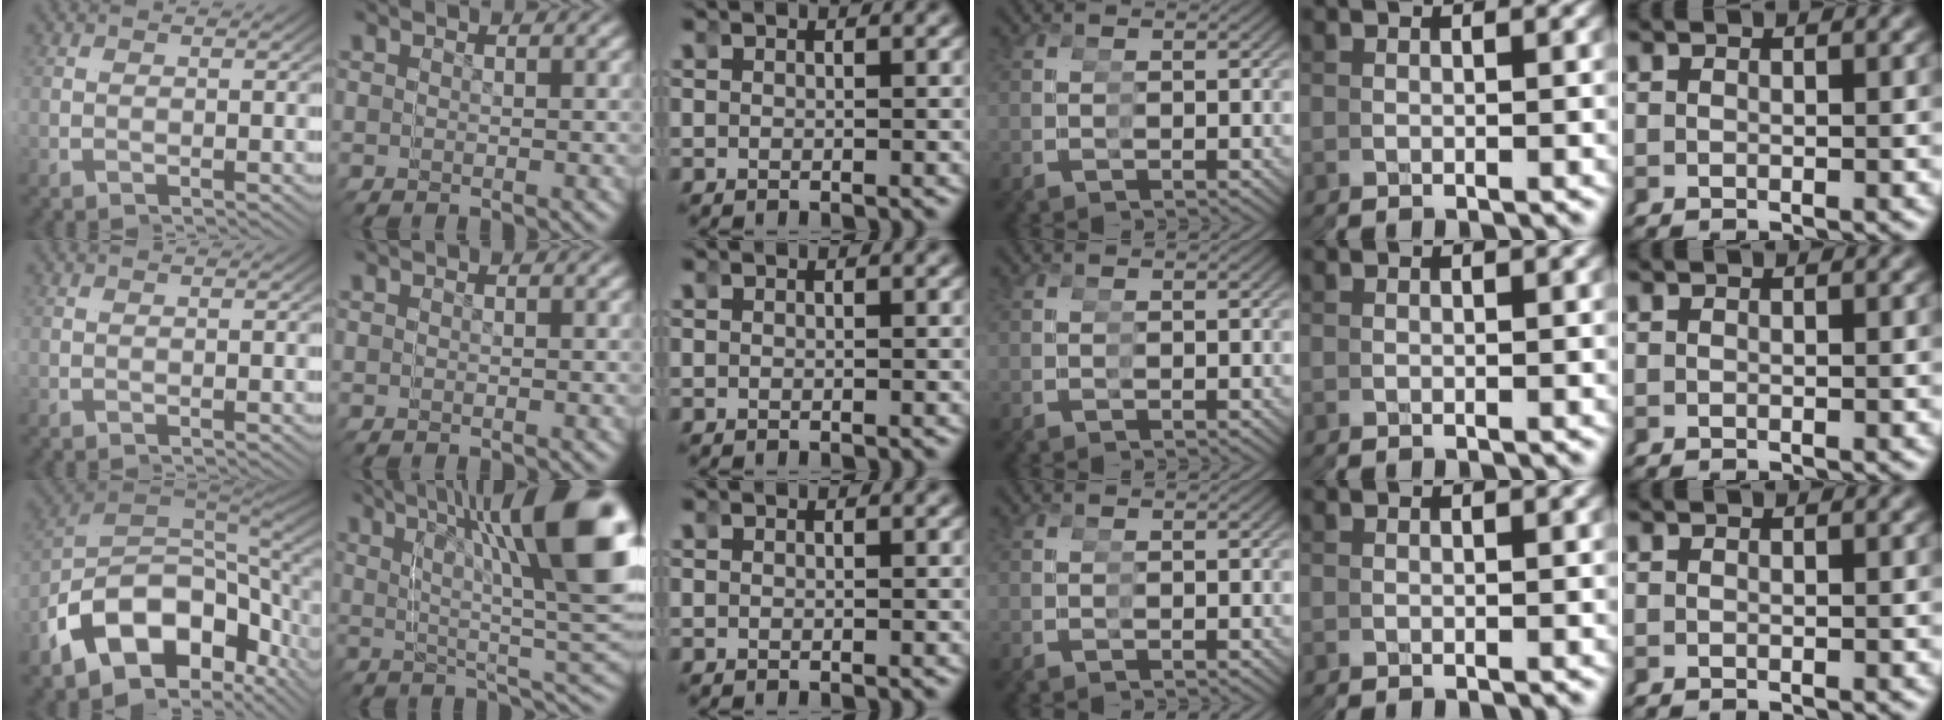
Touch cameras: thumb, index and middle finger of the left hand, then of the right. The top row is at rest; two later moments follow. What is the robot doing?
{"motion": "grasp_and_lifting", "object": "toy banana"}